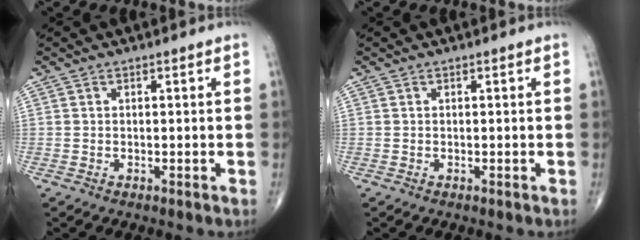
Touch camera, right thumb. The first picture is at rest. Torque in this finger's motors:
{"motor_torque": [0.01, -0.12, 0.08, 0.07, 0.00]}